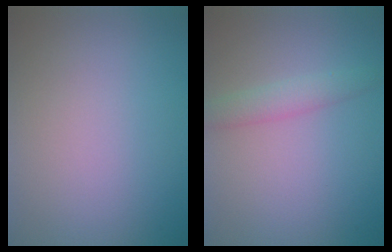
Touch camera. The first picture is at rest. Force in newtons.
{"total": 2.2, "press": 2.2, "slide": 0.1}